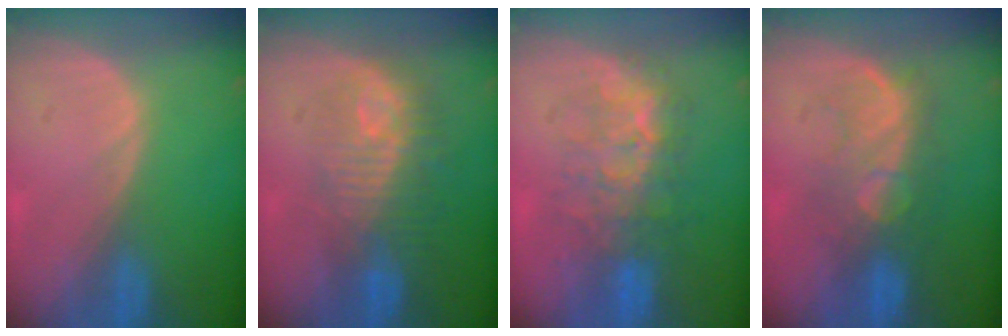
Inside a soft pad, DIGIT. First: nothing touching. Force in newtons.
{"total": 9.7, "press": 8.9, "slide": 3.9}
{"total": 8.0, "press": 7.8, "slide": 1.5}
{"total": 8.2, "press": 7.8, "slide": 2.5}